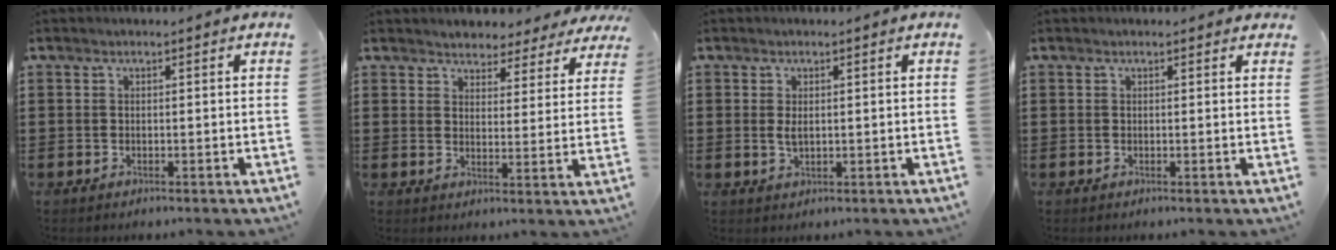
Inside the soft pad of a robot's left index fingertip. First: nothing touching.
{"total": 3.6, "force": [3.5, 0.7, -0.3], "torque": [-0.006, -0.019, 0.059]}
{"total": 1.8, "force": [0.2, 0.8, 1.6], "torque": [-0.041, 0.000, 0.001]}
{"total": 0.6, "force": [0.5, 0.3, 0.3], "torque": [-0.006, 0.003, 0.008]}